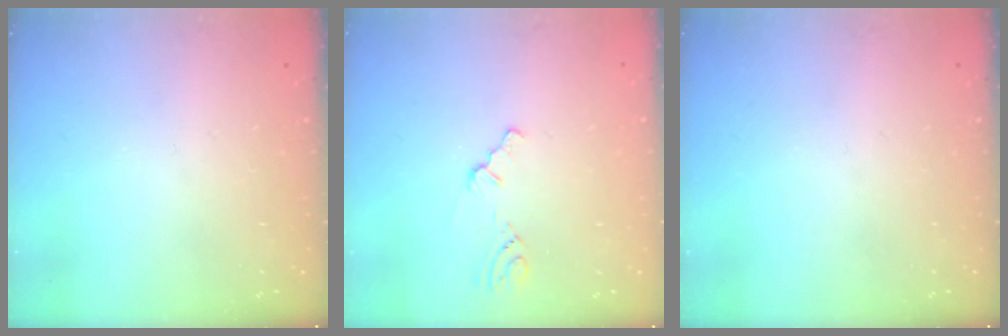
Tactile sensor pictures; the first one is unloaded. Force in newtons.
{"total": 1.3, "press": 1.3, "slide": 0.2}
{"total": 0.0}